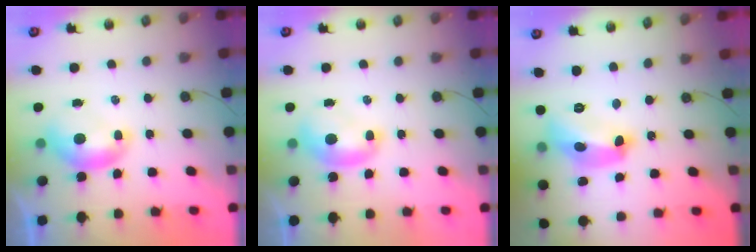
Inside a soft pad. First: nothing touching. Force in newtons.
{"total": 1.4, "press": 1.4, "slide": 0.2}
{"total": 12.7, "press": 12.7, "slide": 0.9}